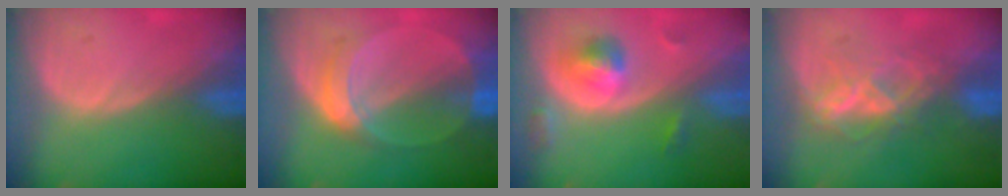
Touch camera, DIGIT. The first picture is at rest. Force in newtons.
{"total": 6.1, "press": 5.6, "slide": 2.4}
{"total": 5.5, "press": 5.2, "slide": 1.8}
{"total": 6.1, "press": 5.8, "slide": 2.0}